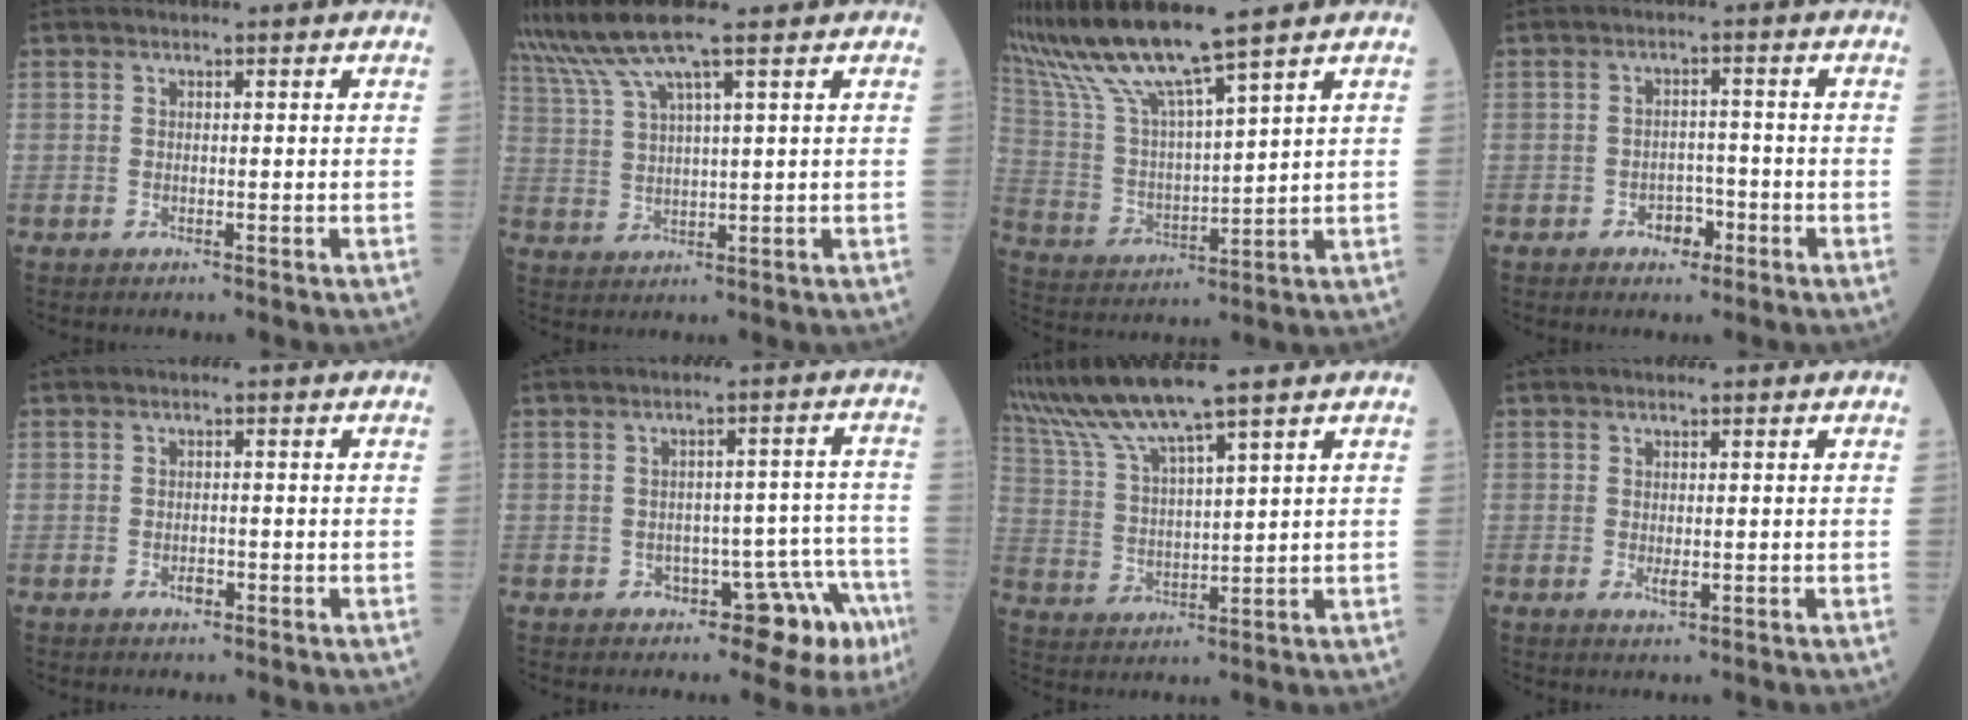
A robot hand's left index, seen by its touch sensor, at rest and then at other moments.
{"total": 8.0, "force": [6.1, -0.6, 5.2], "torque": [-0.116, 0.022, 0.120]}
{"total": 12.4, "force": [10.2, -0.9, 7.0], "torque": [-0.151, 0.003, 0.205]}
{"total": 3.4, "force": [-2.0, 2.1, 1.7], "torque": [-0.021, 0.006, -0.027]}
{"total": 1.3, "force": [-0.9, 0.6, 0.8], "torque": [-0.011, 0.002, -0.011]}
{"total": 9.2, "force": [-6.0, 4.8, 5.1], "torque": [-0.027, 0.045, -0.074]}
{"total": 9.5, "force": [7.8, -0.9, 5.3], "torque": [-0.116, 0.011, 0.157]}
{"total": 1.3, "force": [-0.3, 0.5, 1.1], "torque": [-0.019, -0.004, -0.001]}